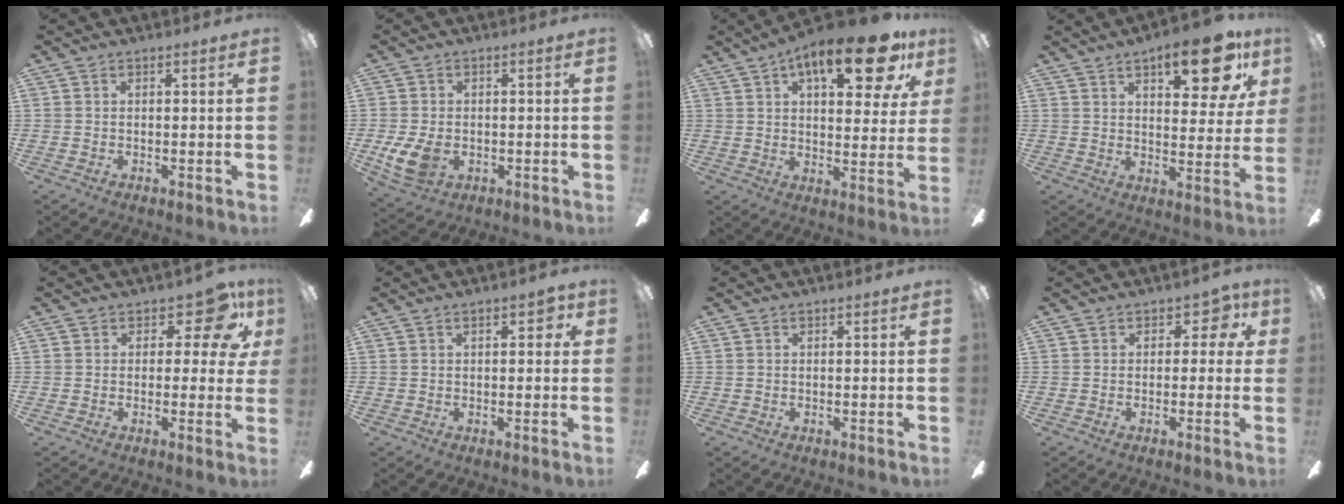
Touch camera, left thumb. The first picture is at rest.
{"total": 7.5, "force": [-1.8, 5.0, 5.3], "torque": [-0.129, -0.003, -0.032]}
{"total": 19.6, "force": [10.9, 7.6, 14.5], "torque": [-0.202, -0.043, 0.167]}
{"total": 15.8, "force": [9.0, 5.8, 11.6], "torque": [-0.146, -0.032, 0.138]}
{"total": 8.6, "force": [4.4, 4.6, 5.8], "torque": [-0.066, -0.024, 0.073]}
{"total": 3.5, "force": [1.5, 1.6, 2.8], "torque": [-0.033, -0.001, 0.019]}
{"total": 0.0}
{"total": 4.5, "force": [1.2, 3.2, 2.9], "torque": [-0.034, 0.003, 0.018]}